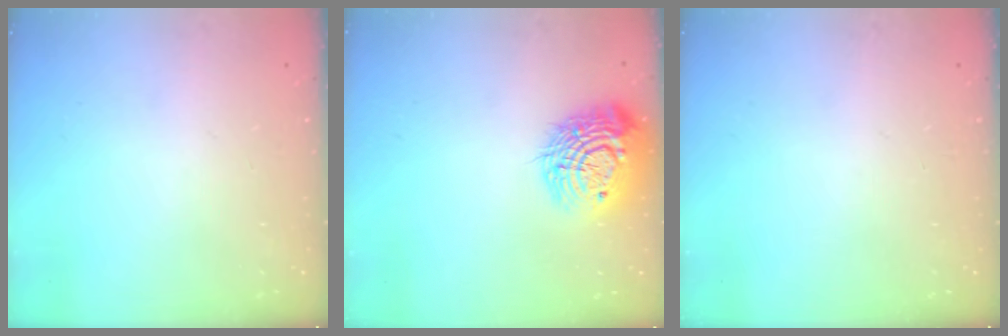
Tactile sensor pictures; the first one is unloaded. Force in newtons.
{"total": 15.9, "press": 15.9, "slide": 1.0}
{"total": 0.0}